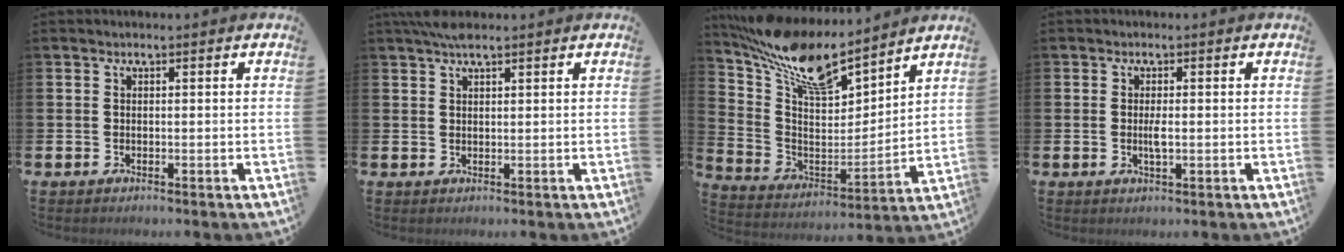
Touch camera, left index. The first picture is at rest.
{"total": 3.0, "force": [2.5, 0.8, 1.5], "torque": [-0.027, -0.003, 0.043]}
{"total": 13.5, "force": [11.5, 3.7, 6.1], "torque": [-0.154, -0.063, 0.204]}
{"total": 1.7, "force": [-0.1, 0.4, 1.6], "torque": [-0.035, 0.001, -0.002]}